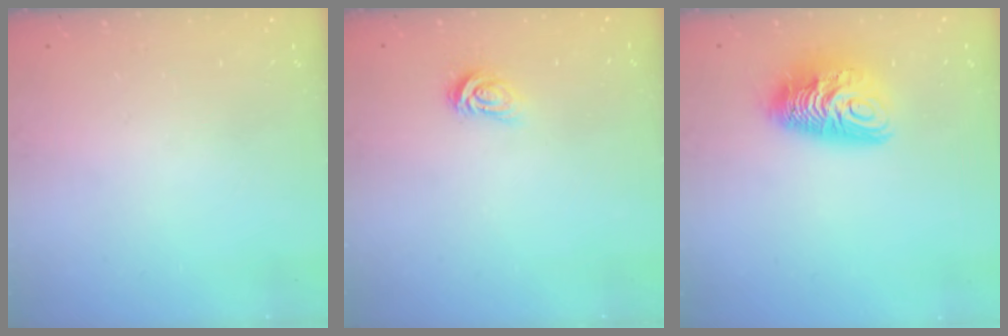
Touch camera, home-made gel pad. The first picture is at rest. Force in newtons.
{"total": 3.6, "press": 3.6, "slide": 0.4}
{"total": 11.5, "press": 11.5, "slide": 1.1}